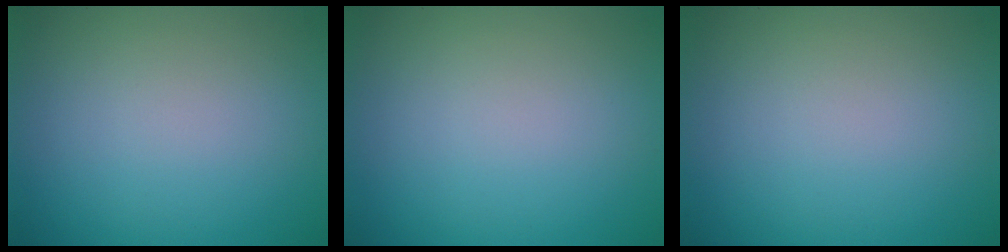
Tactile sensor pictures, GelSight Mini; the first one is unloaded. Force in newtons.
{"total": 0.0}
{"total": 0.0}